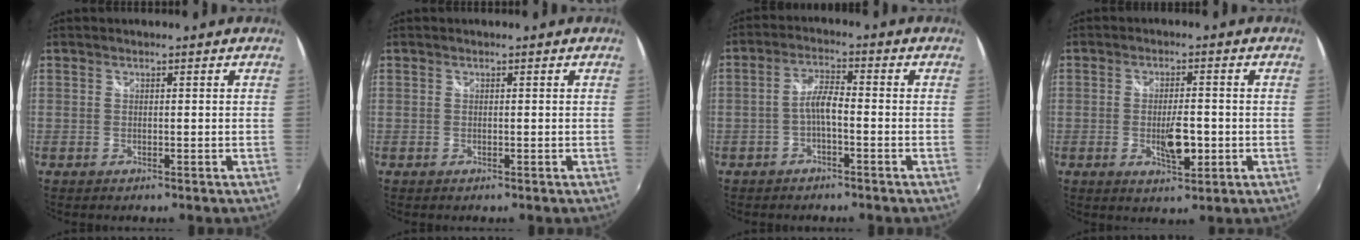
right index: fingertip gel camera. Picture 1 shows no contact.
{"total": 0.0}
{"total": 4.1, "force": [-1.6, 0.9, 3.7], "torque": [-0.074, 0.010, -0.032]}
{"total": 6.3, "force": [-1.3, 2.1, 5.8], "torque": [-0.101, -0.009, -0.020]}